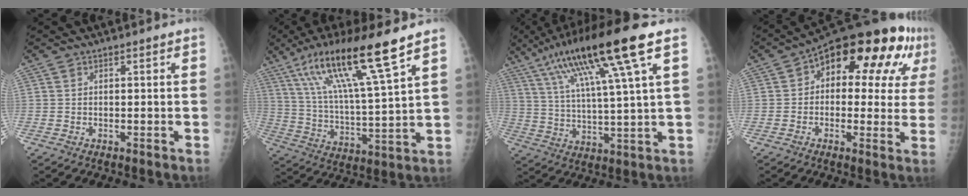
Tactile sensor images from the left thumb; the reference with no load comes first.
{"total": 18.0, "force": [11.3, 1.0, 14.0], "torque": [-0.249, -0.043, 0.206]}
{"total": 18.6, "force": [9.3, 1.0, 16.0], "torque": [-0.287, -0.007, 0.162]}
{"total": 19.8, "force": [7.0, 10.5, 15.3], "torque": [-0.151, 0.022, 0.082]}